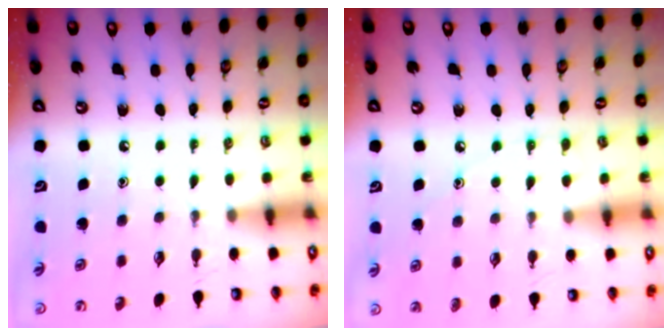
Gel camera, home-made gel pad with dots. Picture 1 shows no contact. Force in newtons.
{"total": 4.6, "press": 4.5, "slide": 0.5}